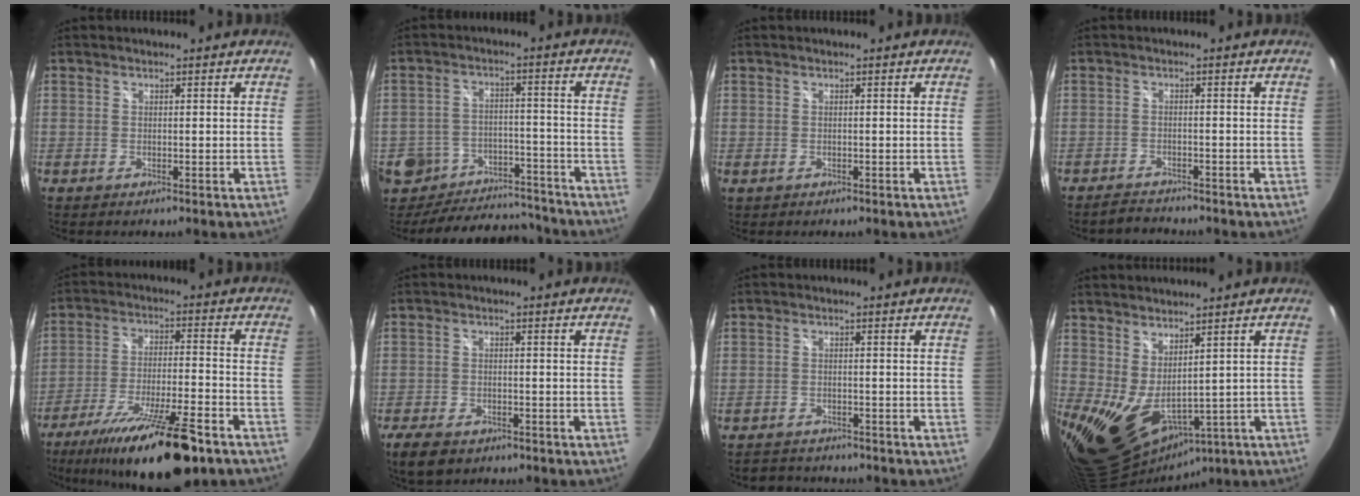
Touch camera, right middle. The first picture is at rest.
{"total": 17.1, "force": [-13.4, 9.2, 5.5], "torque": [-0.135, 0.013, -0.166]}
{"total": 0.9, "force": [0.0, 0.7, 0.5], "torque": [-0.011, -0.001, 0.001]}
{"total": 2.6, "force": [-2.5, 0.9, 0.0], "torque": [-0.009, -0.001, -0.043]}
{"total": 19.8, "force": [-14.3, 3.6, 13.2], "torque": [-0.243, -0.039, -0.230]}
{"total": 6.3, "force": [-4.2, 3.5, 3.2], "torque": [-0.083, -0.019, -0.072]}
{"total": 4.0, "force": [-3.6, 1.7, 0.2], "torque": [-0.013, 0.000, -0.056]}
{"total": 11.3, "force": [0.9, 6.2, 9.5], "torque": [-0.179, -0.036, 0.043]}